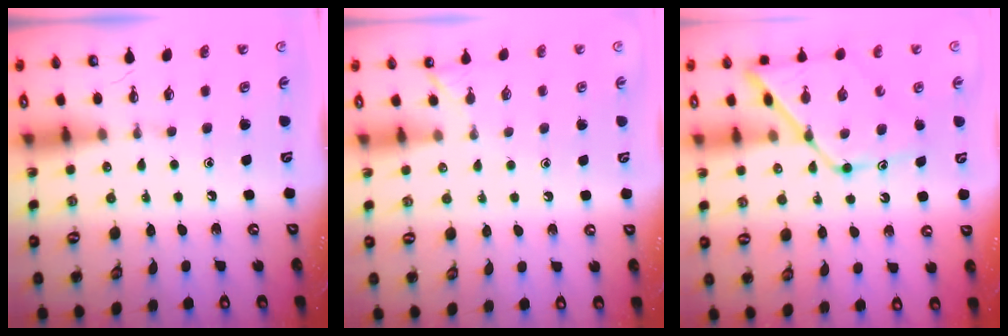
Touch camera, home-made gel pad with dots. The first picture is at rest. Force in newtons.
{"total": 2.2, "press": 2.2, "slide": 0.3}
{"total": 12.8, "press": 12.7, "slide": 1.1}